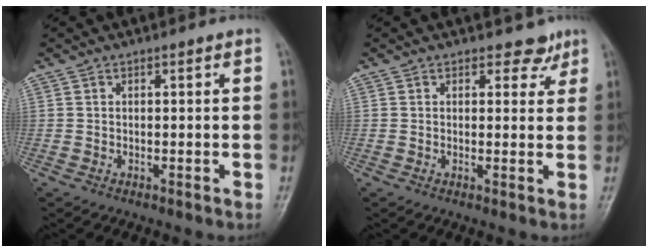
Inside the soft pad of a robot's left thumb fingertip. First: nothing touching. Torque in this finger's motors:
{"motor_torque": [-0.39, -0.16, -0.23, 0.00, 0.06]}